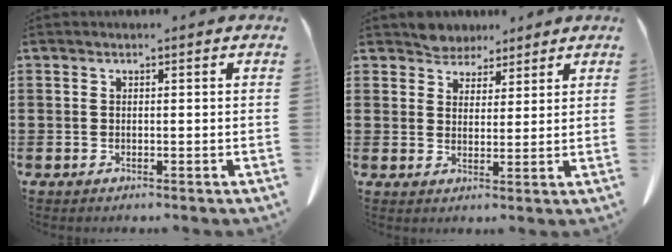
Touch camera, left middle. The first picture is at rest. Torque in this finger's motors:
{"motor_torque": [1.03, 0.39, 0.12, 0.04]}